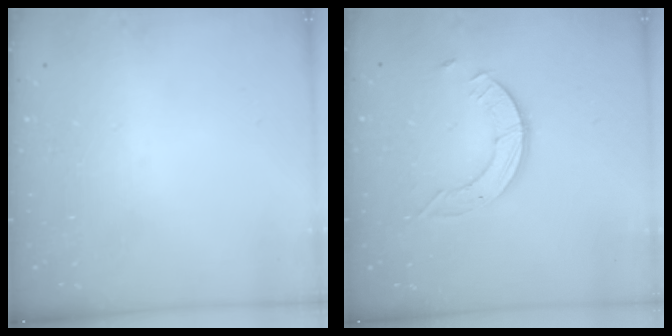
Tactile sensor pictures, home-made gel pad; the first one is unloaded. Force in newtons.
{"total": 3.6, "press": 3.5, "slide": 0.3}